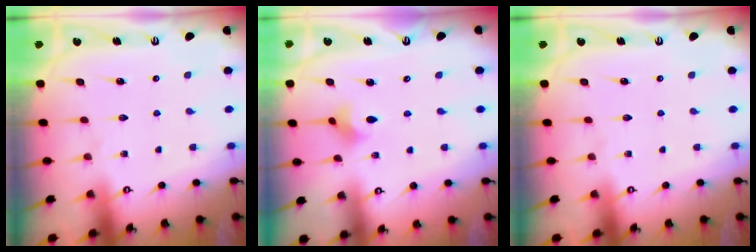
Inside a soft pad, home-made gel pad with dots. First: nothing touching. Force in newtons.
{"total": 2.2, "press": 2.2, "slide": 0.2}
{"total": 0.0}